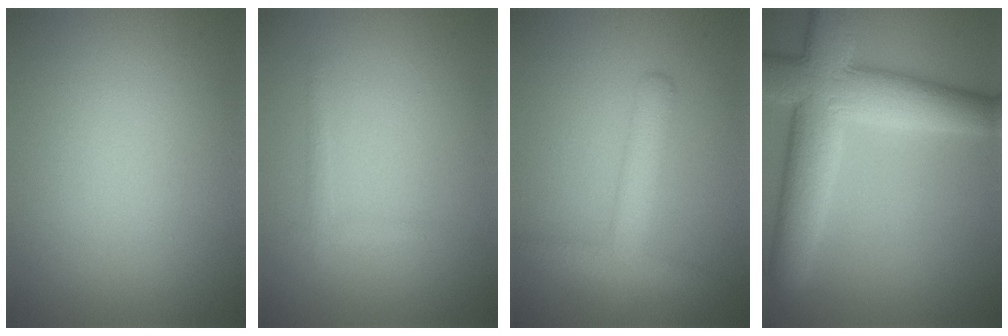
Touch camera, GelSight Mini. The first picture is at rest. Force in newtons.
{"total": 0.9, "press": 0.9, "slide": 0.0}
{"total": 3.5, "press": 3.5, "slide": 0.2}
{"total": 10.2, "press": 10.2, "slide": 0.9}